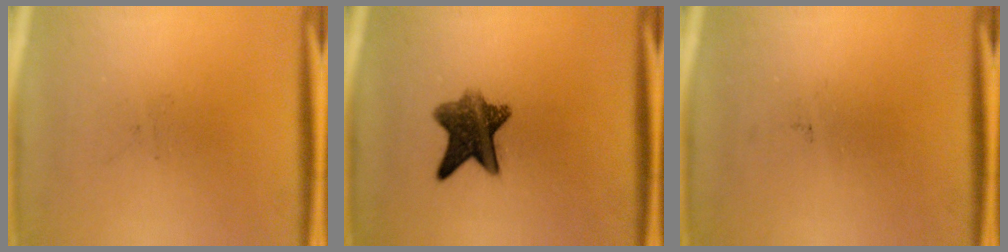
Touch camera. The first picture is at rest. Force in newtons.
{"total": 8.4}
{"total": 0.0}